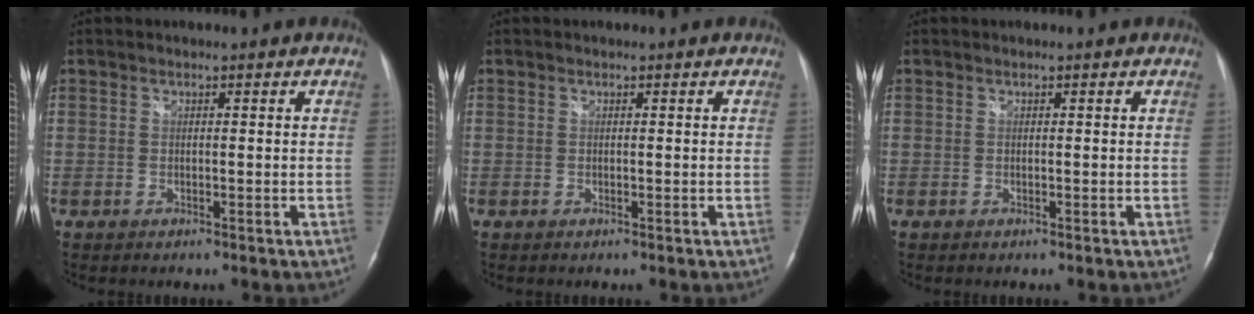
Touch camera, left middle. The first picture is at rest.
{"total": 0.0}
{"total": 0.0}